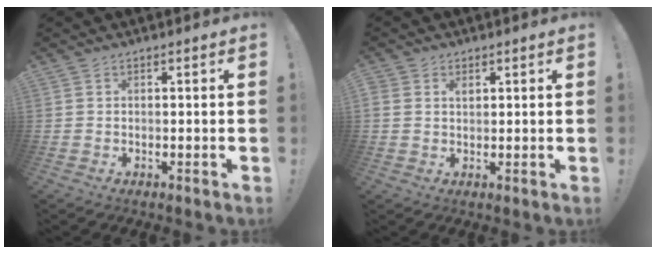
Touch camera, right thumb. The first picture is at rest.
{"total": 1.7, "force": [0.9, 1.3, 0.7], "torque": [-0.011, -0.002, 0.016]}